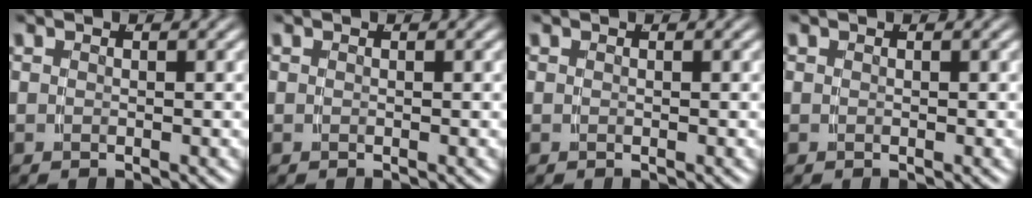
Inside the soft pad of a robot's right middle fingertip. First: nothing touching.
{"total": 0.0}
{"total": 0.0}
{"total": 0.0}